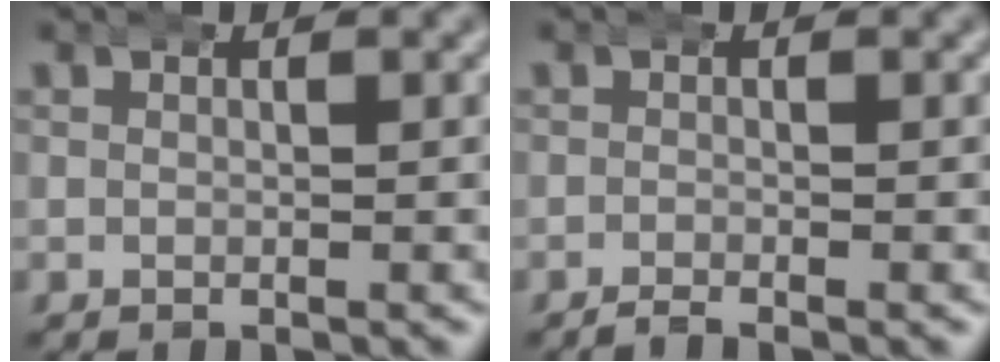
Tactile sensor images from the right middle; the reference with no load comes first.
{"total": 1.2, "force": [-1.2, 0.0, 0.3], "torque": [-0.010, -0.005, -0.021]}